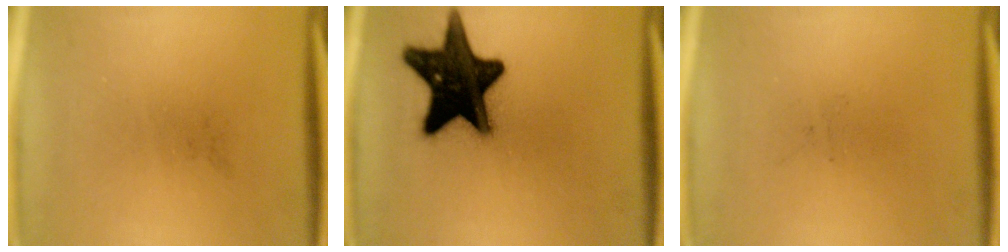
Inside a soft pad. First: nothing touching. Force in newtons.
{"total": 19.0}
{"total": 0.0}